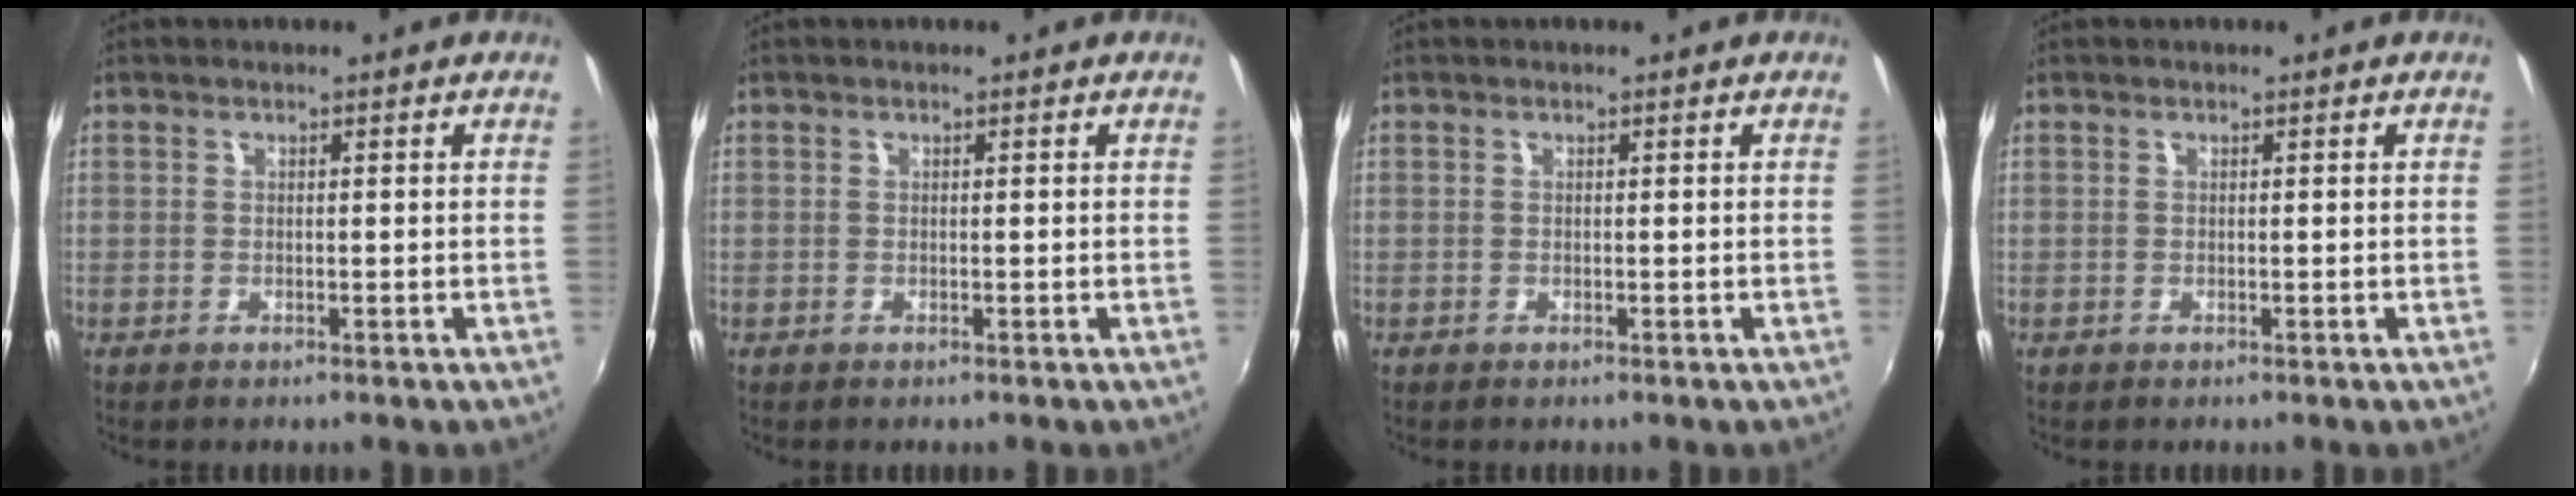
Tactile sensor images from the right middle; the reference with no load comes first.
{"total": 0.0}
{"total": 0.0}
{"total": 0.0}